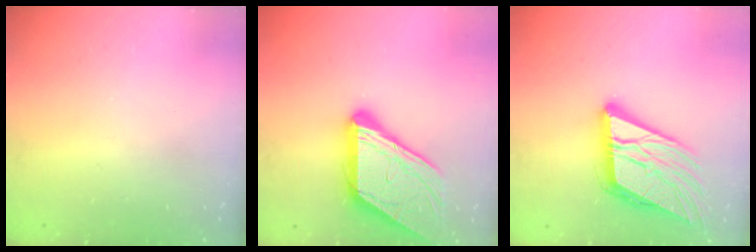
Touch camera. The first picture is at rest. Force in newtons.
{"total": 17.8, "press": 17.7, "slide": 1.8}
{"total": 18.7, "press": 18.4, "slide": 3.2}